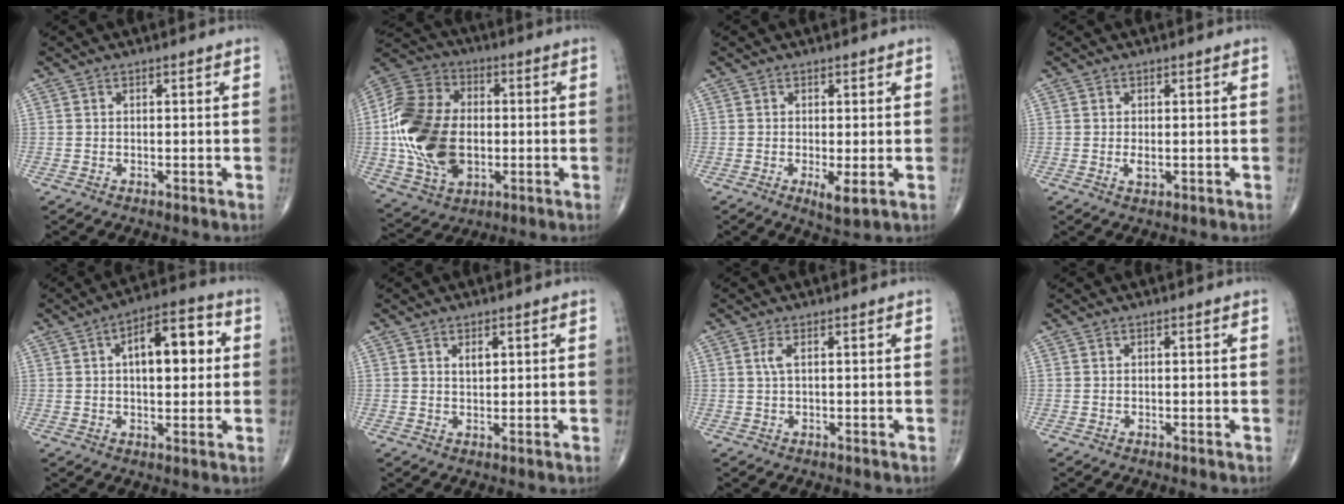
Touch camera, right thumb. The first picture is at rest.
{"total": 20.9, "force": [-0.9, 14.1, 15.4], "torque": [-0.299, 0.010, -0.012]}
{"total": 3.3, "force": [-0.7, 0.8, 3.2], "torque": [-0.058, -0.013, -0.011]}
{"total": 1.6, "force": [-0.2, 0.7, 1.4], "torque": [-0.025, -0.004, -0.002]}
{"total": 12.1, "force": [2.4, 5.7, 10.4], "torque": [-0.130, 0.017, 0.031]}
{"total": 2.1, "force": [0.9, 1.1, 1.5], "torque": [-0.019, -0.006, 0.017]}
{"total": 1.5, "force": [0.4, 0.3, 1.5], "torque": [-0.044, 0.006, 0.012]}
{"total": 0.0}